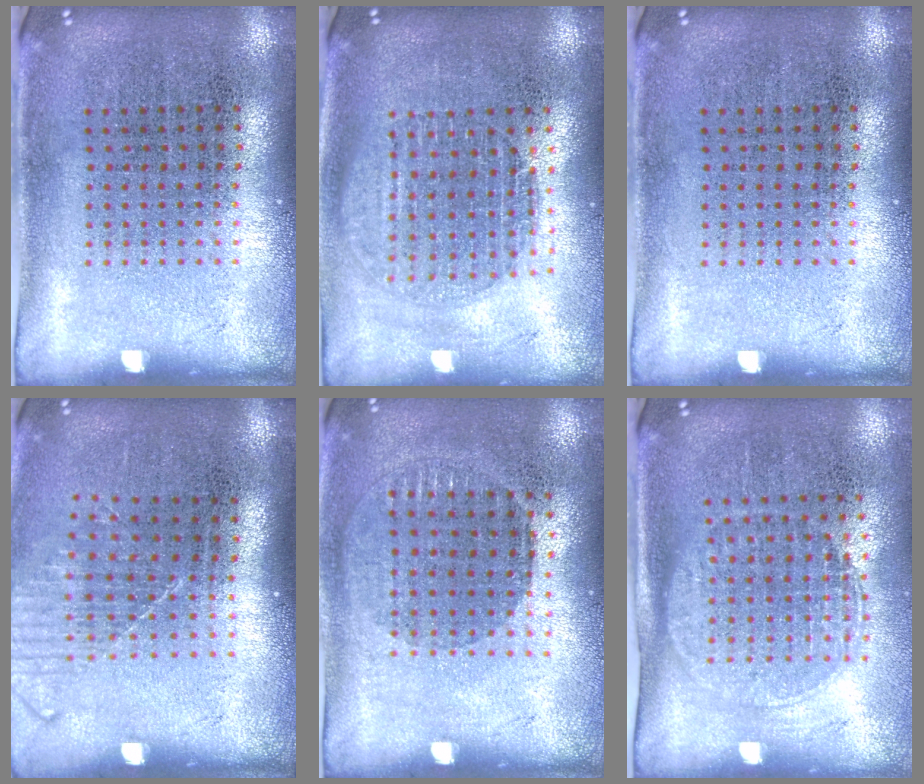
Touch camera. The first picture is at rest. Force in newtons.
{"total": 1.6, "press": 1.4, "slide": 0.8}
{"total": 0.0}
{"total": 1.2, "press": 1.0, "slide": 0.6}
{"total": 1.0, "press": 0.9, "slide": 0.4}
{"total": 1.5, "press": 1.3, "slide": 0.8}